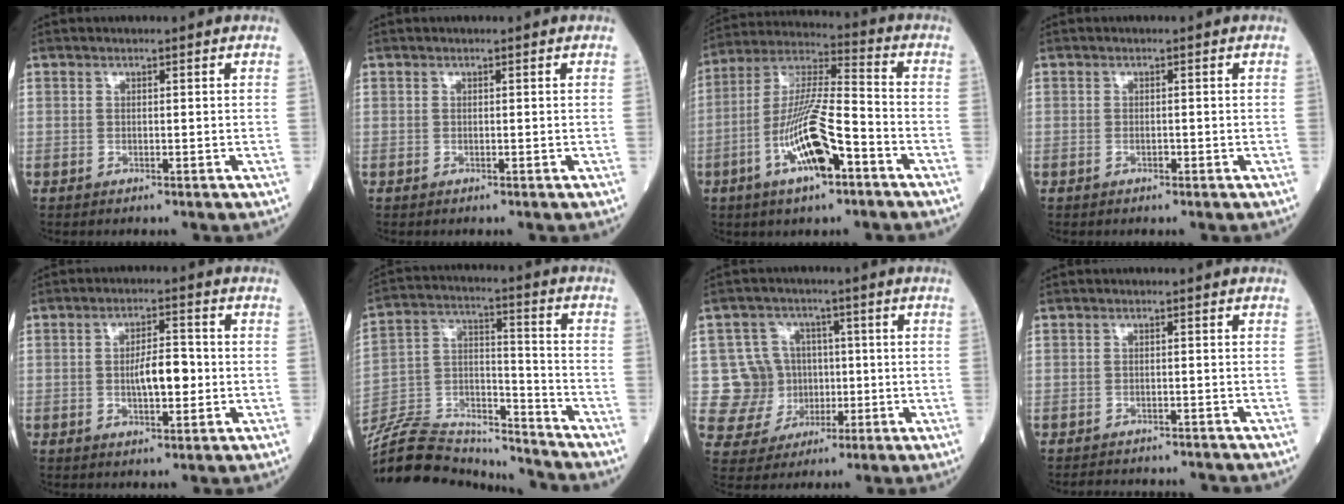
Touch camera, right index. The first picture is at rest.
{"total": 0.0}
{"total": 13.9, "force": [-5.7, 2.6, 12.4], "torque": [-0.247, -0.001, -0.103]}
{"total": 0.6, "force": [-0.4, 0.0, 0.5], "torque": [-0.012, 0.000, -0.005]}
{"total": 5.8, "force": [-0.6, 1.9, 5.4], "torque": [-0.095, 0.007, -0.009]}
{"total": 21.9, "force": [-20.8, 4.1, 5.6], "torque": [-0.147, 0.013, -0.347]}
{"total": 8.3, "force": [0.1, 8.3, 1.1], "torque": [-0.025, 0.024, 0.012]}
{"total": 7.0, "force": [-6.7, 1.3, 1.3], "torque": [-0.016, -0.001, -0.085]}